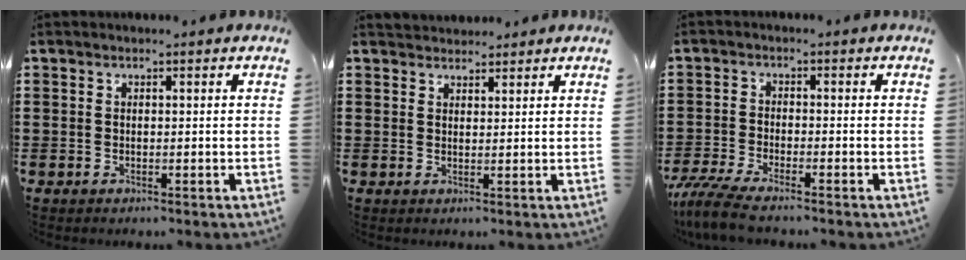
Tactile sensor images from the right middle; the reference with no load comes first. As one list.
[{"total": 2.1, "force": [2.0, 0.7, -0.3], "torque": [0.007, 0.001, 0.038]}, {"total": 4.8, "force": [-4.2, 0.2, 2.3], "torque": [-0.067, -0.021, -0.086]}]